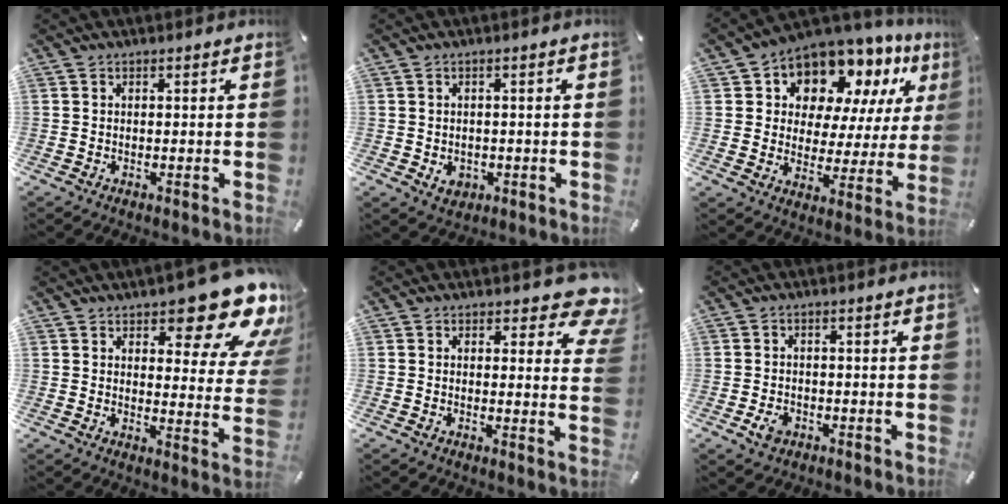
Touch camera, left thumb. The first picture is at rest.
{"total": 3.1, "force": [-0.8, 2.7, 1.4], "torque": [-0.014, 0.002, -0.015]}
{"total": 11.0, "force": [8.6, 6.5, 2.4], "torque": [-0.059, -0.081, 0.158]}
{"total": 16.0, "force": [11.1, 6.3, 9.5], "torque": [-0.119, -0.085, 0.186]}
{"total": 7.9, "force": [5.0, 3.6, 5.0], "torque": [-0.050, -0.034, 0.084]}
{"total": 3.0, "force": [-1.4, 2.2, 1.5], "torque": [-0.033, 0.004, -0.026]}